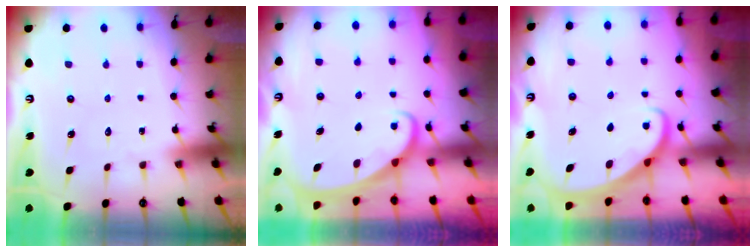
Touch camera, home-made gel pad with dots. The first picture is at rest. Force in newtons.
{"total": 1.9, "press": 1.9, "slide": 0.2}
{"total": 2.8, "press": 2.8, "slide": 0.2}